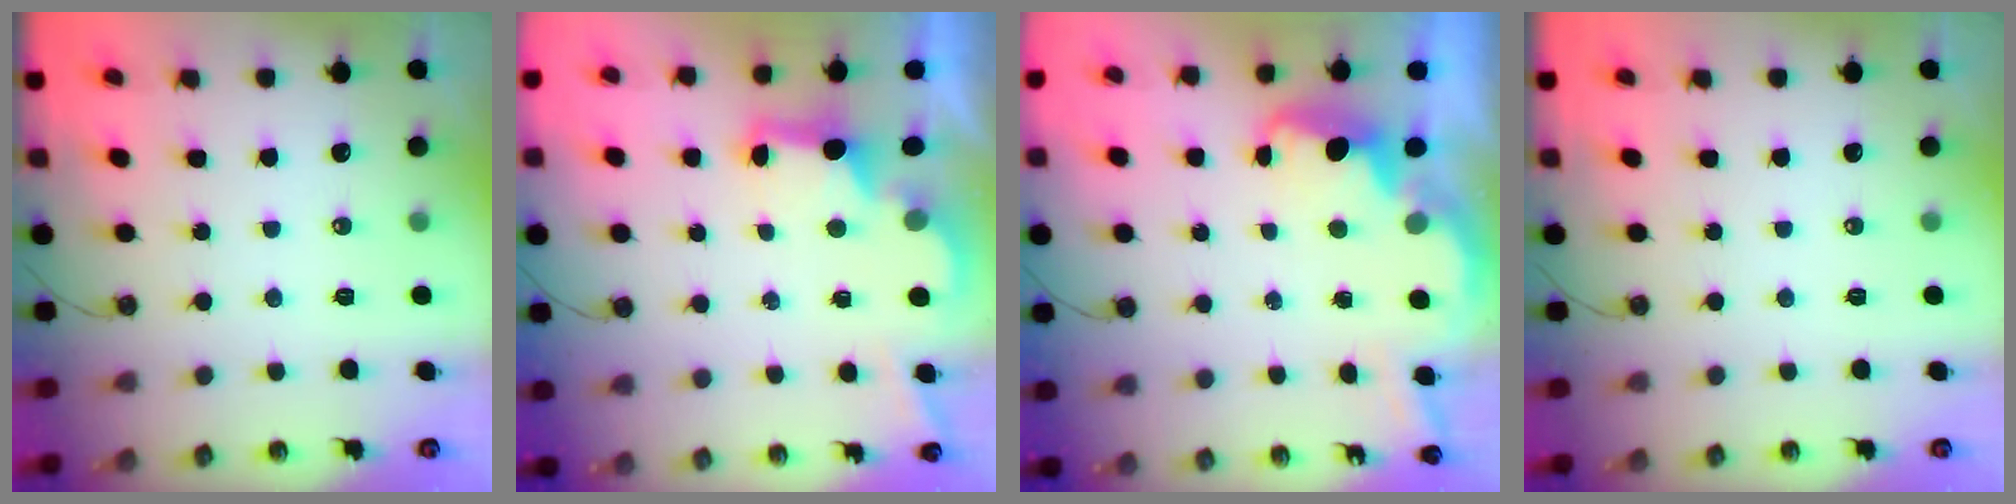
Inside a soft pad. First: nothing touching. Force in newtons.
{"total": 2.7, "press": 2.6, "slide": 0.9}
{"total": 3.9, "press": 3.9, "slide": 0.5}
{"total": 0.0}